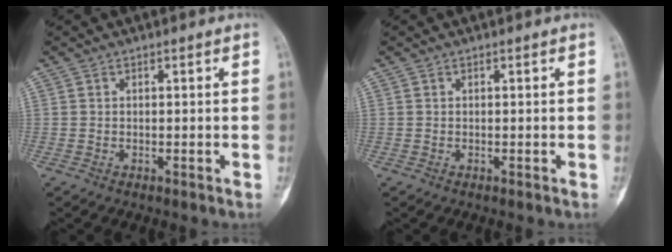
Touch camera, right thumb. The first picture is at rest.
{"total": 0.0}